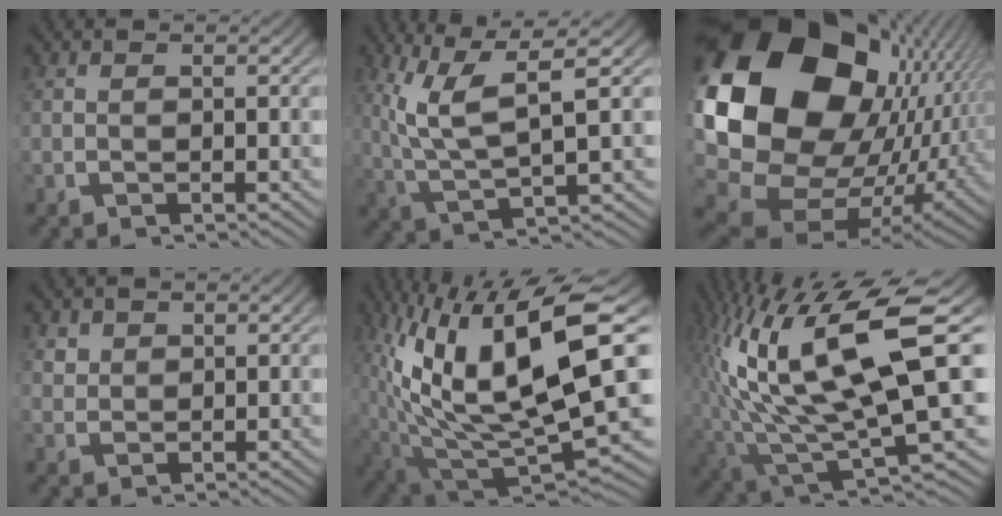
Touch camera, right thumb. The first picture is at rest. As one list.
[{"total": 8.3, "force": [1.9, 4.3, 6.9], "torque": [-0.134, -0.010, 0.037]}, {"total": 26.9, "force": [0.4, 18.6, 19.5], "torque": [-0.415, -0.072, 0.039]}, {"total": 1.7, "force": [1.0, 1.2, 0.4], "torque": [-0.008, -0.005, 0.027]}, {"total": 19.3, "force": [-0.1, 11.9, 15.2], "torque": [-0.308, -0.067, 0.033]}, {"total": 15.8, "force": [-0.3, 8.2, 13.5], "torque": [-0.276, -0.032, 0.016]}]